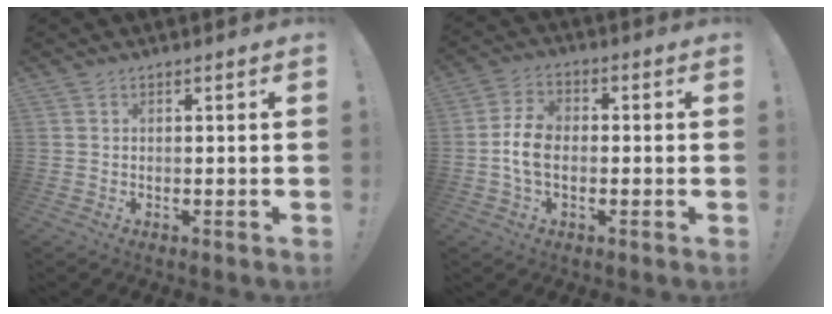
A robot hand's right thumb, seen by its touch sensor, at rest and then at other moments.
{"total": 8.6, "force": [-1.4, 5.5, 6.5], "torque": [-0.131, 0.004, -0.024]}